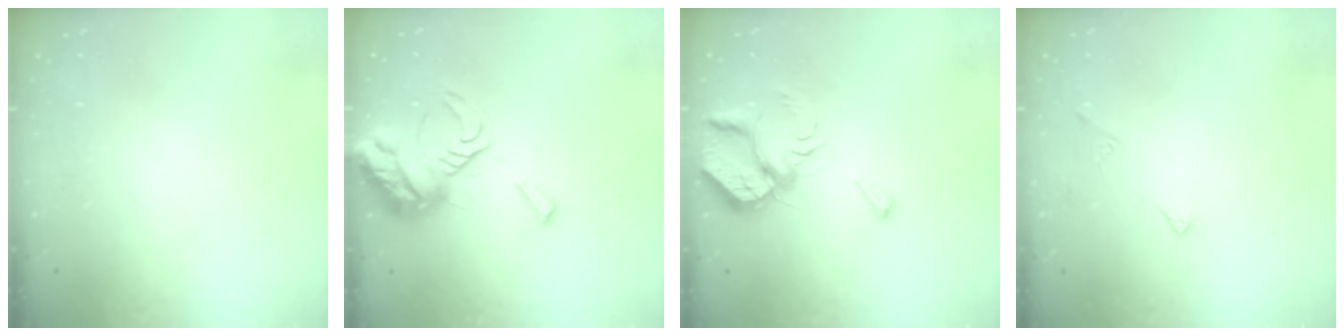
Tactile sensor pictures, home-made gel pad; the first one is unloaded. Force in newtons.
{"total": 11.8, "press": 11.7, "slide": 1.1}
{"total": 6.7, "press": 6.6, "slide": 0.8}
{"total": 3.0, "press": 2.9, "slide": 0.5}